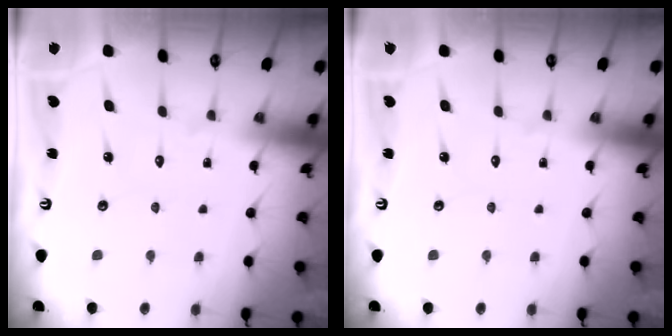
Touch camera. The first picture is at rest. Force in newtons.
{"total": 0.0}